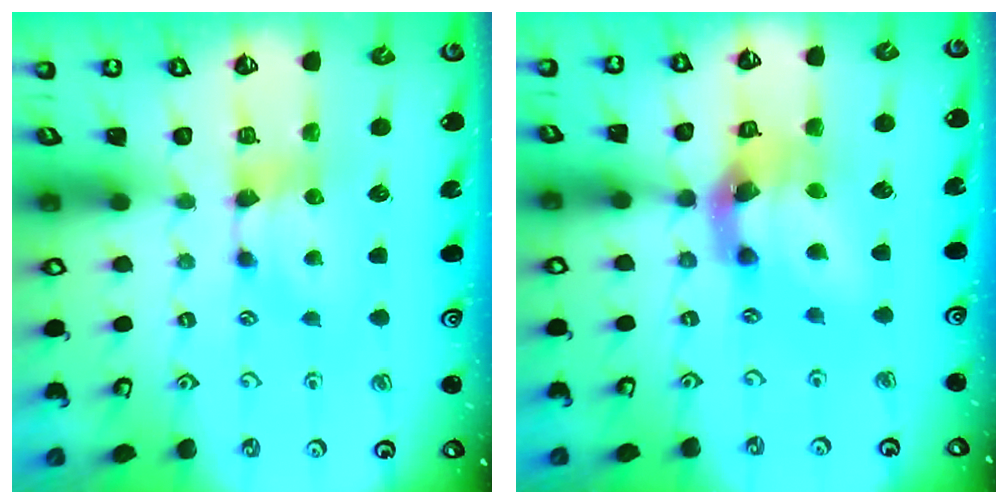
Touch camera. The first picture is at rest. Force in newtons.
{"total": 7.7, "press": 7.3, "slide": 2.4}